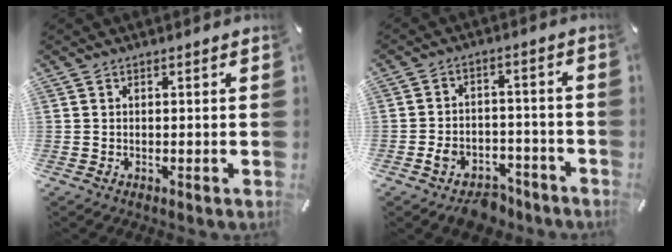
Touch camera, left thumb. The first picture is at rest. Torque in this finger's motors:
{"motor_torque": [0.76, 1.68, 0.59, 0.83, 0.01]}